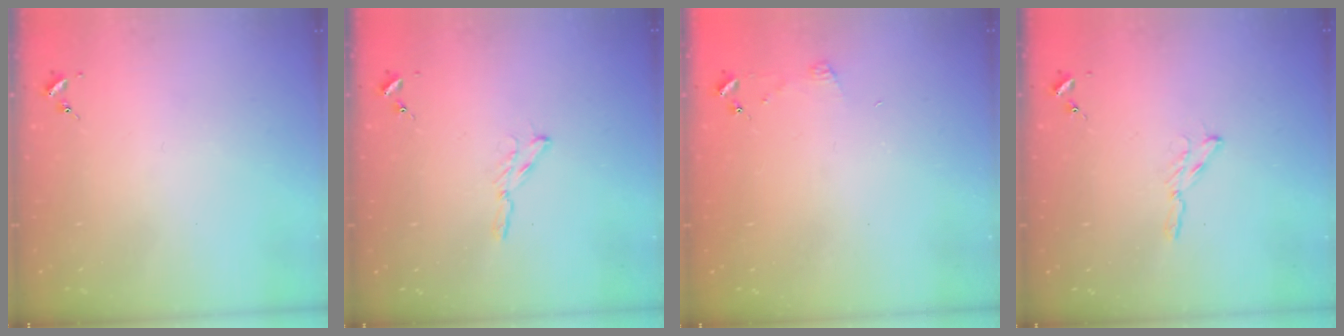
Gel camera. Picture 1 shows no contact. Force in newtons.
{"total": 2.9, "press": 2.9, "slide": 0.3}
{"total": 3.9, "press": 3.9, "slide": 0.4}
{"total": 2.9, "press": 2.9, "slide": 0.3}